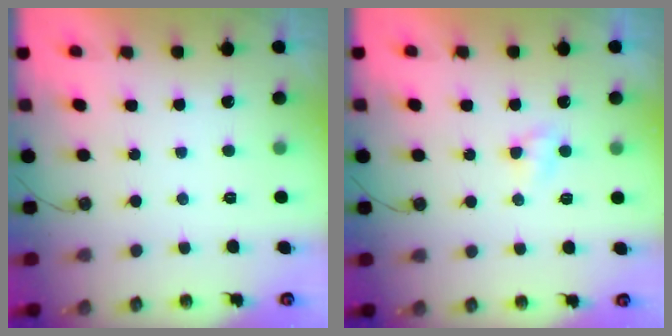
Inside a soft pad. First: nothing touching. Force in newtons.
{"total": 3.6, "press": 3.6, "slide": 0.5}